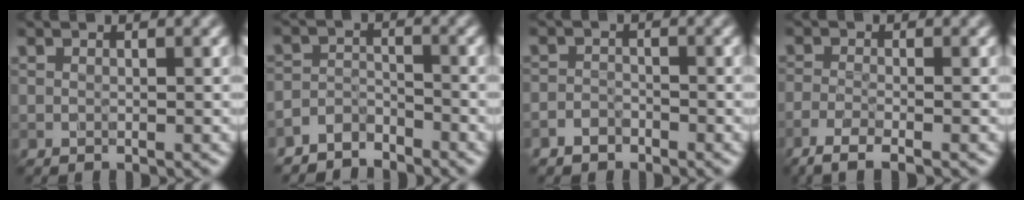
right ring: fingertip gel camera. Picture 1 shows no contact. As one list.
[{"total": 2.9, "force": [-2.8, 1.0, 0.1], "torque": [0.006, 0.005, -0.062]}, {"total": 1.4, "force": [-1.1, 0.8, 0.1], "torque": [0.005, 0.005, -0.025]}, {"total": 2.6, "force": [-1.9, 0.4, 1.8], "torque": [-0.036, -0.006, -0.046]}]